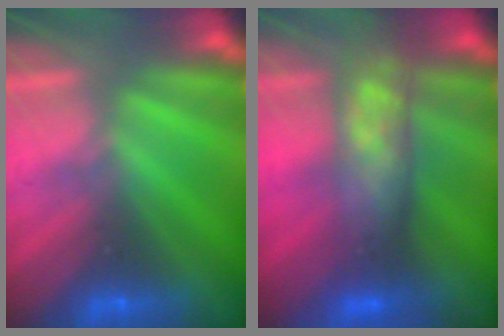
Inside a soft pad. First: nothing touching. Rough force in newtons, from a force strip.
{"total": 7.4}